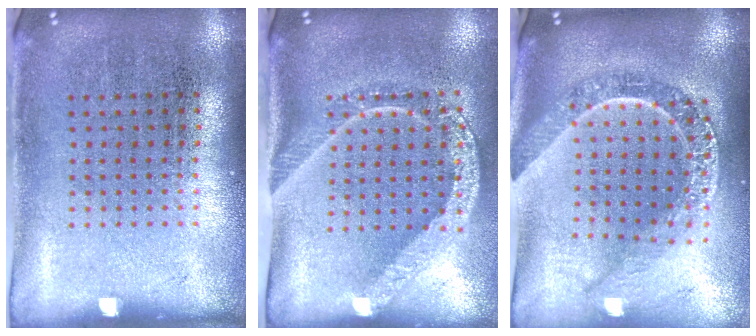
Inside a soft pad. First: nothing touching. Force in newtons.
{"total": 2.0, "press": 1.5, "slide": 1.3}
{"total": 2.5, "press": 2.0, "slide": 1.4}